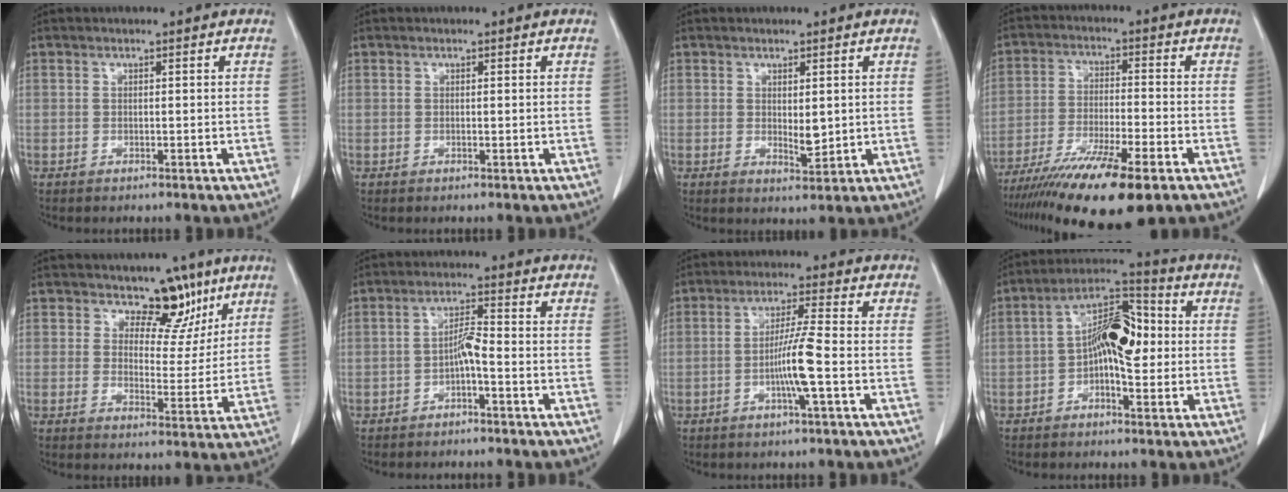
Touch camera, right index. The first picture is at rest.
{"total": 0.0}
{"total": 2.8, "force": [0.3, 1.0, 2.5], "torque": [-0.043, -0.009, 0.011]}
{"total": 15.3, "force": [-10.6, 1.9, 10.9], "torque": [-0.189, -0.038, -0.180]}
{"total": 6.8, "force": [4.8, 4.0, 2.9], "torque": [-0.017, -0.010, 0.070]}
{"total": 3.2, "force": [-1.4, 0.3, 2.9], "torque": [-0.051, 0.008, -0.025]}
{"total": 6.4, "force": [-1.8, -0.7, 6.1], "torque": [-0.119, -0.002, -0.035]}
{"total": 10.0, "force": [-0.5, 3.9, 9.2], "torque": [-0.167, 0.034, -0.012]}